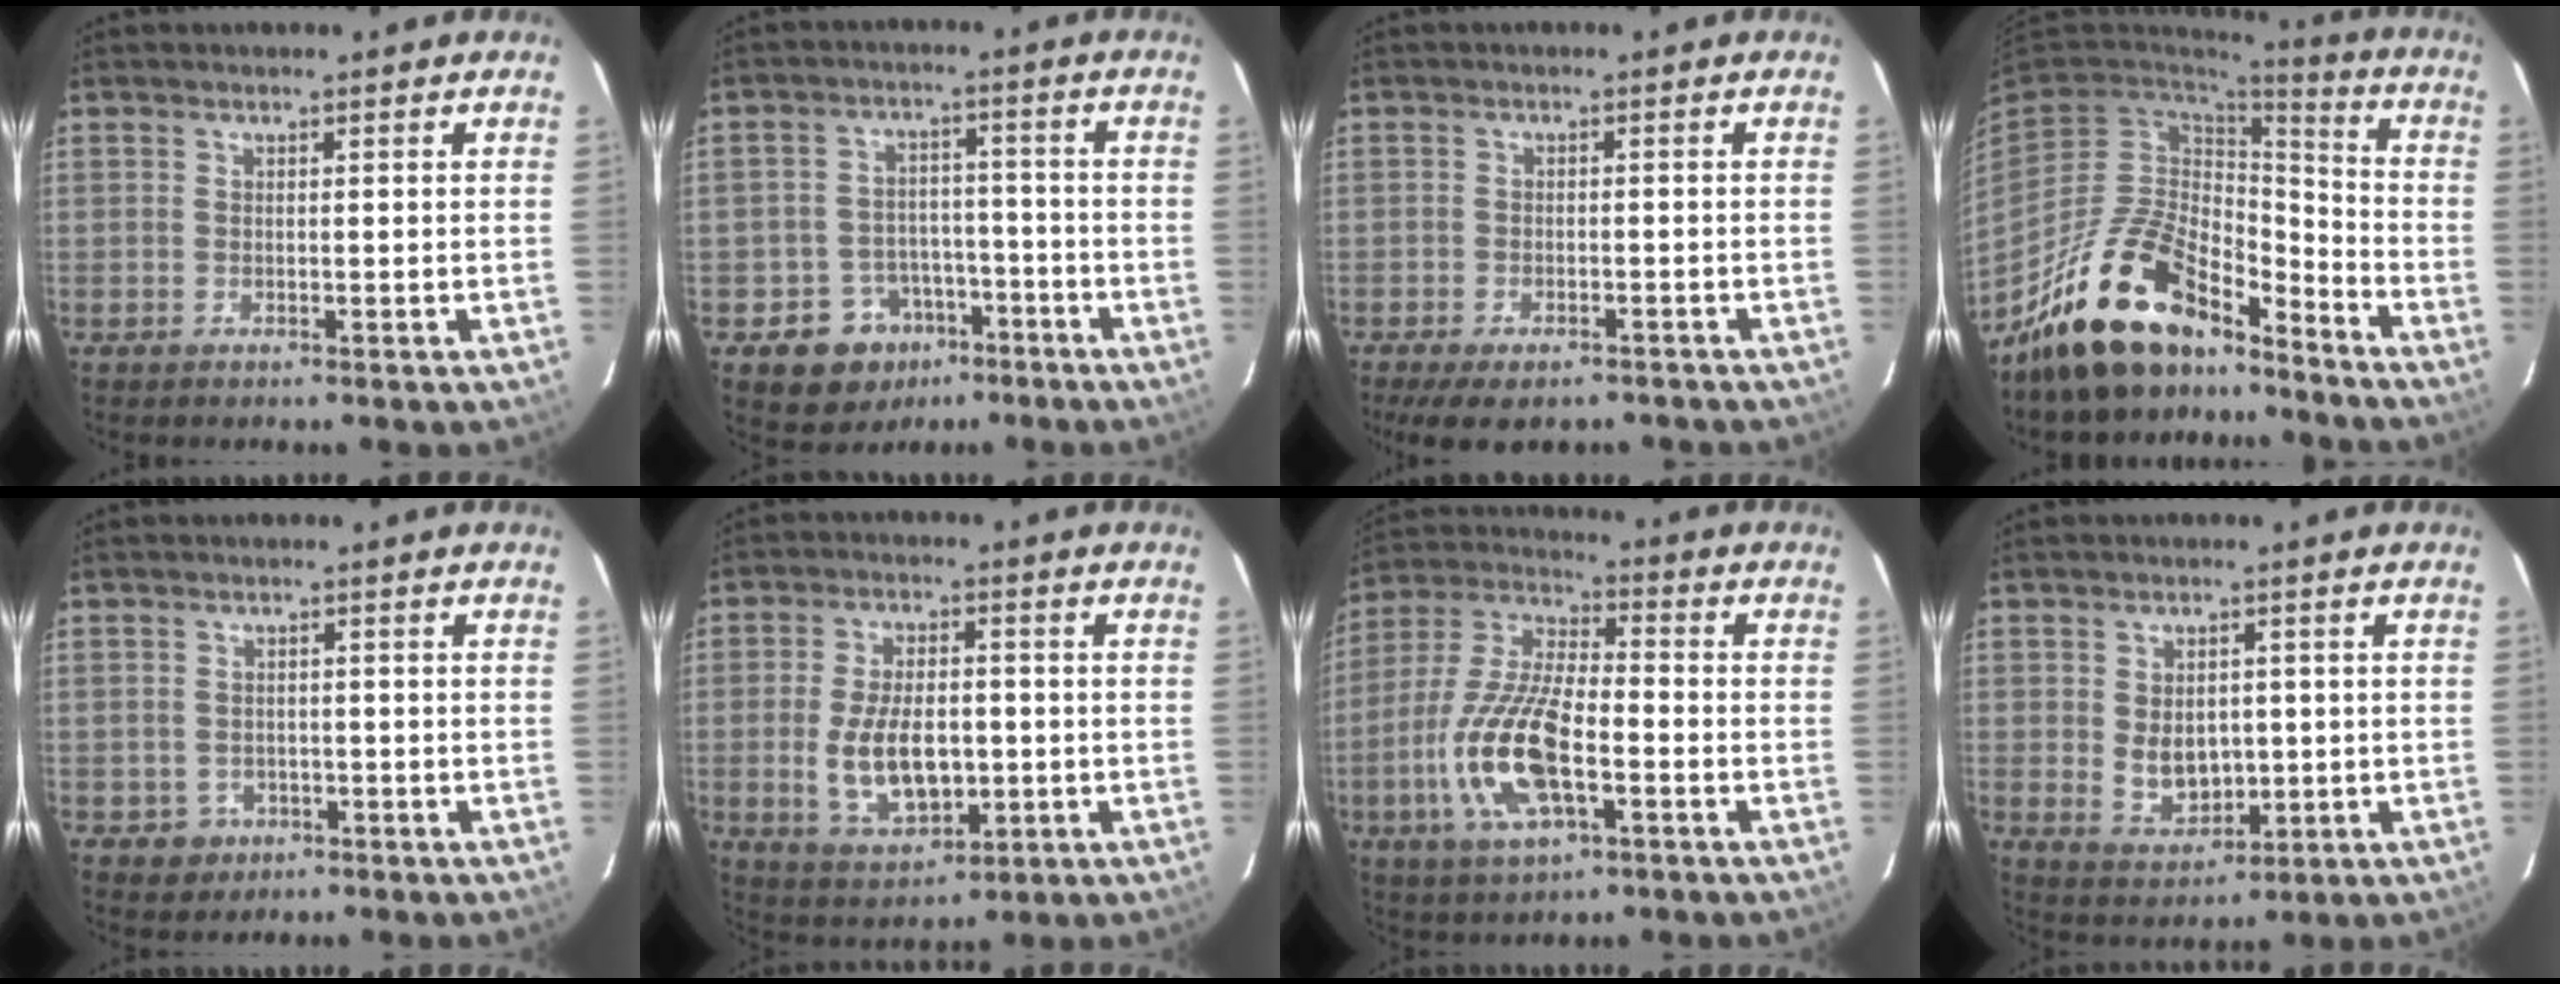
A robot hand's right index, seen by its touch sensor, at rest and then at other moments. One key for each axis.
{"total": 9.4, "fx": -5.4, "fy": 7.5, "fz": 1.6, "tx": -0.040, "ty": 0.034, "tz": -0.066}
{"total": 9.3, "fx": -7.1, "fy": 3.6, "fz": 4.8, "tx": -0.107, "ty": -0.023, "tz": -0.105}
{"total": 19.1, "fx": -14.3, "fy": 8.2, "fz": 9.6, "tx": -0.198, "ty": 0.017, "tz": -0.241}
{"total": 3.6, "fx": -1.2, "fy": 3.4, "fz": 0.3, "tx": -0.015, "ty": 0.008, "tz": -0.012}
{"total": 11.5, "fx": -1.7, "fy": 6.0, "fz": 9.7, "tx": -0.191, "ty": -0.004, "tz": -0.017}
{"total": 16.5, "fx": -5.1, "fy": 6.3, "fz": 14.3, "tx": -0.308, "ty": -0.005, "tz": -0.097}
{"total": 6.9, "fx": -0.1, "fy": 5.0, "fz": 4.7, "tx": -0.087, "ty": -0.003, "tz": 0.016}